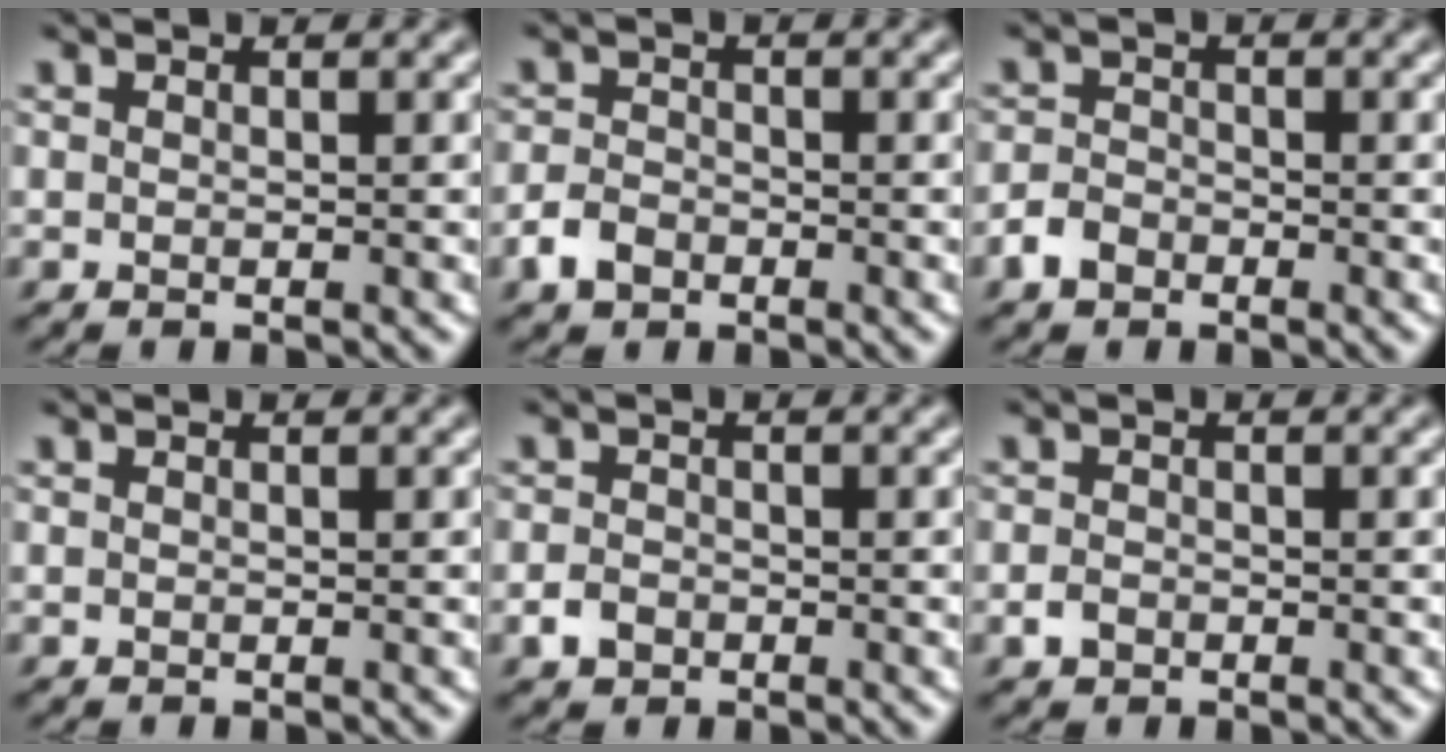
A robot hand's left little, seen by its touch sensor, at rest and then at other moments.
{"total": 2.3, "force": [-1.5, 1.5, 1.0], "torque": [-0.018, 0.002, -0.035]}
{"total": 2.1, "force": [-1.4, 1.4, 0.7], "torque": [-0.012, 0.003, -0.034]}
{"total": 0.0}
{"total": 1.6, "force": [-0.9, 1.2, 0.6], "torque": [-0.010, 0.000, -0.023]}
{"total": 1.2, "force": [-0.7, 0.8, 0.4], "torque": [-0.007, 0.000, -0.018]}